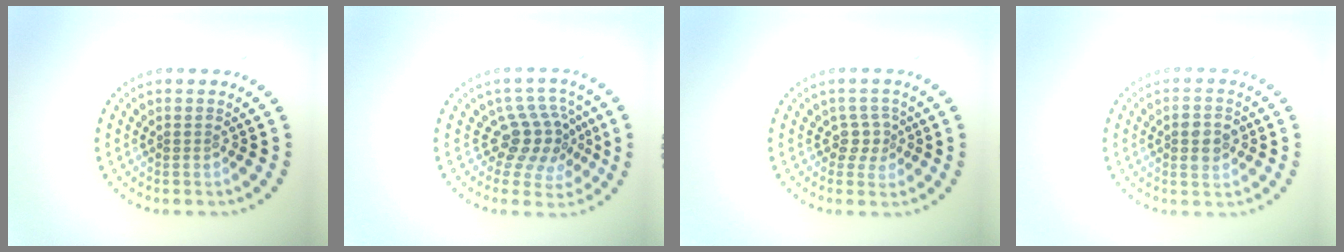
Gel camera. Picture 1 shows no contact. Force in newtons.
{"total": 4.0, "press": 2.9, "slide": 2.7}
{"total": 1.8, "press": 1.3, "slide": 1.3}
{"total": 2.8, "press": 2.8, "slide": 0.1}